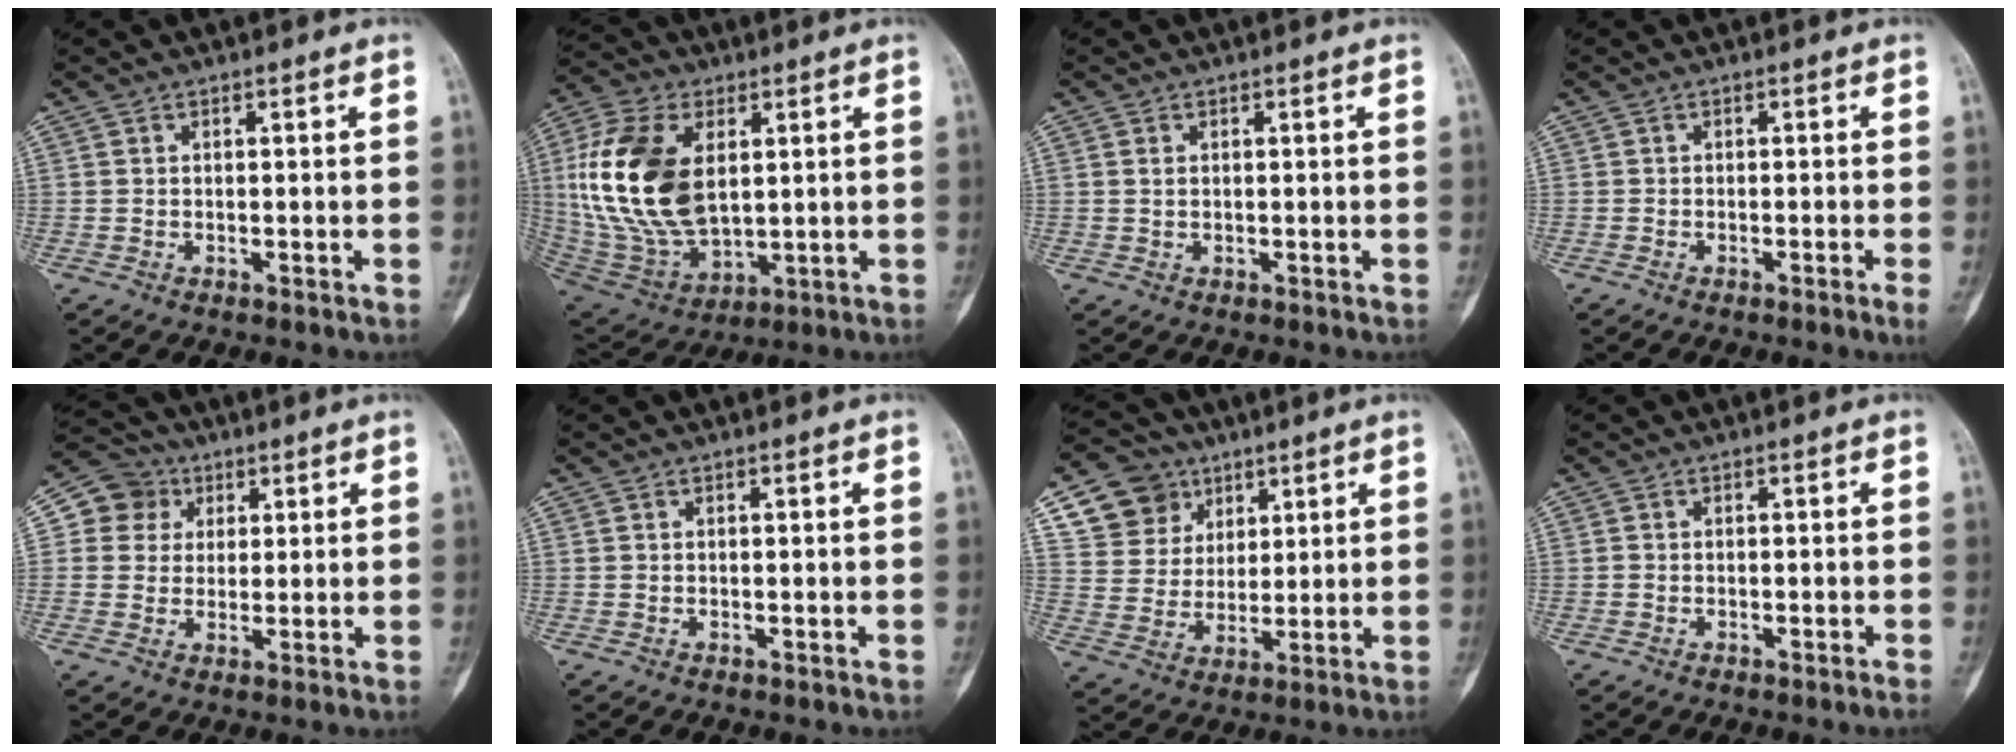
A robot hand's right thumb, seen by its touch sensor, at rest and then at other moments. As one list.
[{"total": 21.3, "force": [3.6, 12.6, 16.8], "torque": [-0.339, -0.016, 0.075]}, {"total": 0.9, "force": [0.2, 0.5, 0.7], "torque": [-0.014, 0.001, 0.008]}, {"total": 1.6, "force": [-0.8, -0.4, 1.3], "torque": [-0.029, -0.003, -0.015]}, {"total": 7.4, "force": [2.2, 7.0, 1.3], "torque": [0.010, 0.004, 0.031]}, {"total": 0.0}, {"total": 11.5, "force": [6.0, 9.4, 2.8], "torque": [-0.017, -0.022, 0.117]}, {"total": 0.9, "force": [-0.7, -0.2, 0.5], "torque": [-0.017, 0.007, -0.009]}]